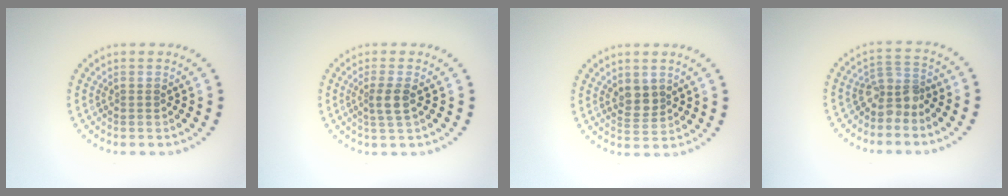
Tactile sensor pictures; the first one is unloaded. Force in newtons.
{"total": 1.9, "press": 1.6, "slide": 1.0}
{"total": 2.2, "press": 2.0, "slide": 0.9}
{"total": 2.7, "press": 1.9, "slide": 1.9}